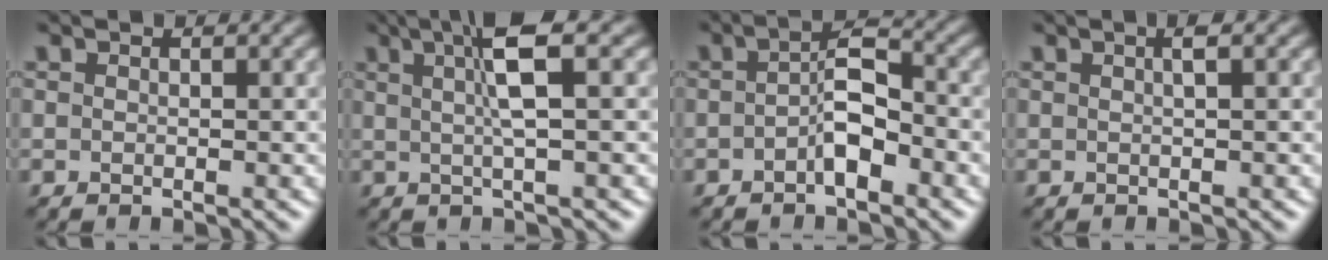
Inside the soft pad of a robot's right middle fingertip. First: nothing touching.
{"total": 4.8, "force": [1.4, 0.7, 4.5], "torque": [-0.083, 0.008, 0.024]}
{"total": 3.6, "force": [-1.3, 1.3, 3.1], "torque": [-0.052, 0.010, -0.029]}
{"total": 1.2, "force": [0.4, 0.2, 1.1], "torque": [-0.018, 0.007, 0.006]}